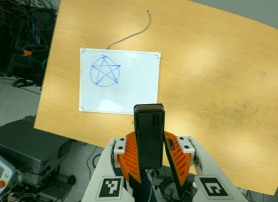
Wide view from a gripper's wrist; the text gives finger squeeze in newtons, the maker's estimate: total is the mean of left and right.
{"total": 5.8, "left": 5.6, "right": 6.1}